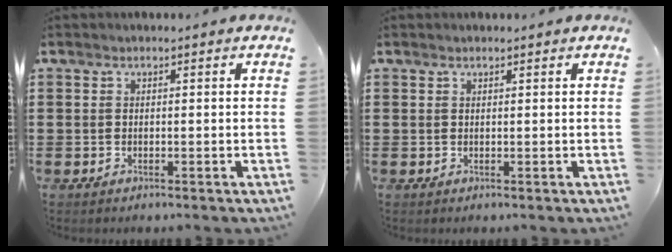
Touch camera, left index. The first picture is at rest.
{"total": 0.5, "force": [0.5, 0.1, 0.2], "torque": [-0.005, -0.001, 0.010]}